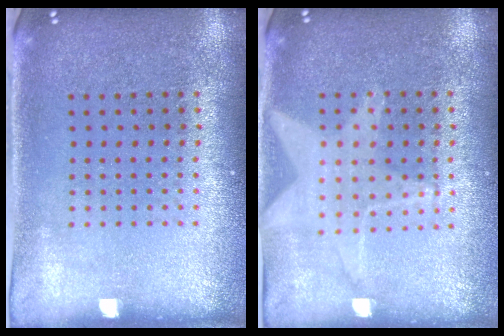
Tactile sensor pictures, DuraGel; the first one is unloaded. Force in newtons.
{"total": 0.9, "press": 0.9, "slide": 0.0}